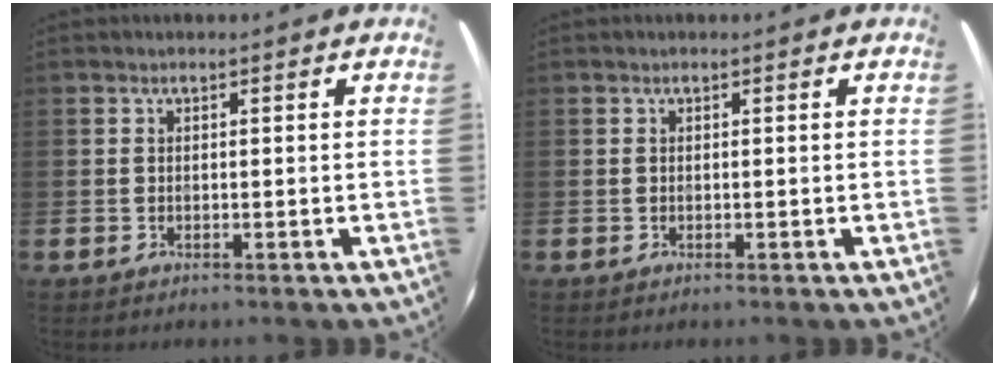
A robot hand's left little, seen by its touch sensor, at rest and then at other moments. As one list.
[{"total": 0.0}]